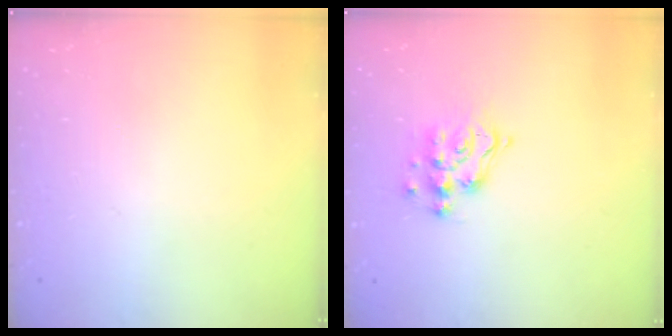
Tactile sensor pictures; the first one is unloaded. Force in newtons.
{"total": 10.2, "press": 10.2, "slide": 0.8}